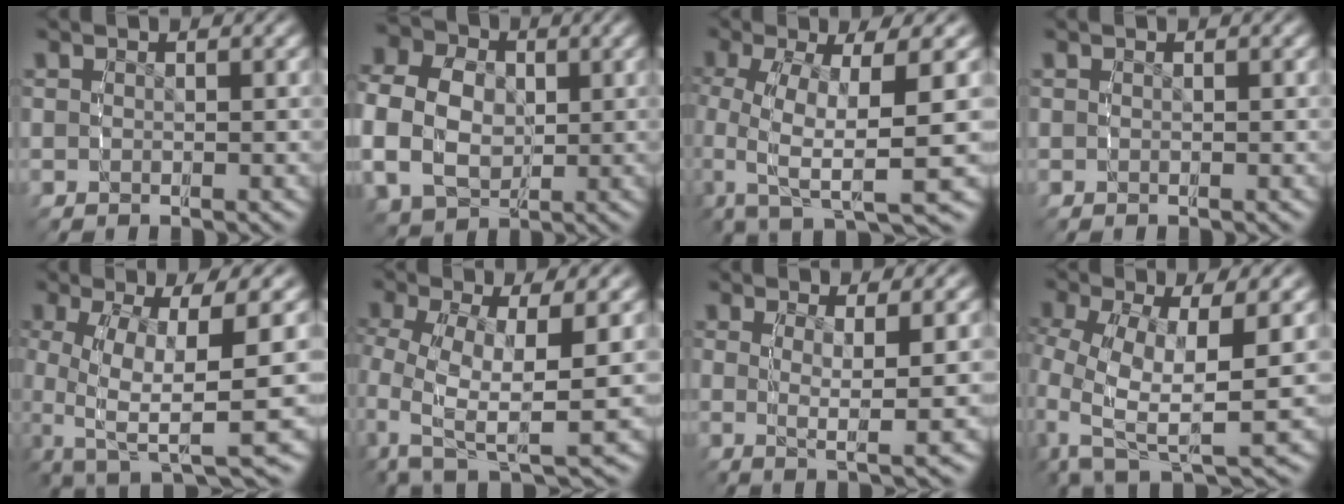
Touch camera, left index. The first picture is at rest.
{"total": 9.0, "force": [0.7, 7.7, 4.7], "torque": [-0.105, -0.013, 0.011]}
{"total": 10.8, "force": [-1.6, 6.5, 8.4], "torque": [-0.166, -0.024, -0.014]}
{"total": 0.0}
{"total": 11.0, "force": [-2.6, 6.1, 8.8], "torque": [-0.164, -0.032, -0.024]}
{"total": 9.0, "force": [-0.8, 5.8, 6.8], "torque": [-0.158, -0.038, 0.002]}
{"total": 4.9, "force": [0.0, 1.0, 4.8], "torque": [-0.071, -0.007, 0.004]}
{"total": 10.1, "force": [-1.2, 6.9, 7.3], "torque": [-0.170, -0.047, -0.001]}